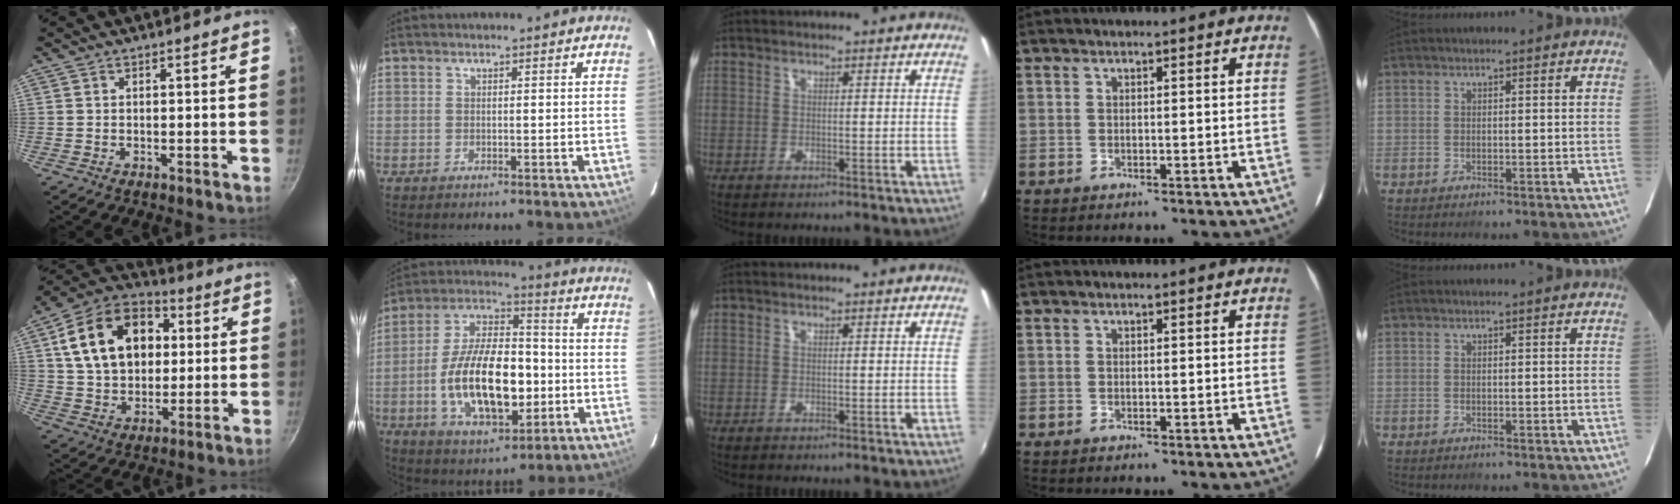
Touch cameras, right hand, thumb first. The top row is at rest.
{"thumb": {"total": 20.4, "force": [4.6, 14.5, 13.6], "torque": [-0.203, 0.019, 0.070]}, "index": {"total": 20.2, "force": [-3.8, 9.8, 17.3], "torque": [-0.337, 0.006, -0.056]}}